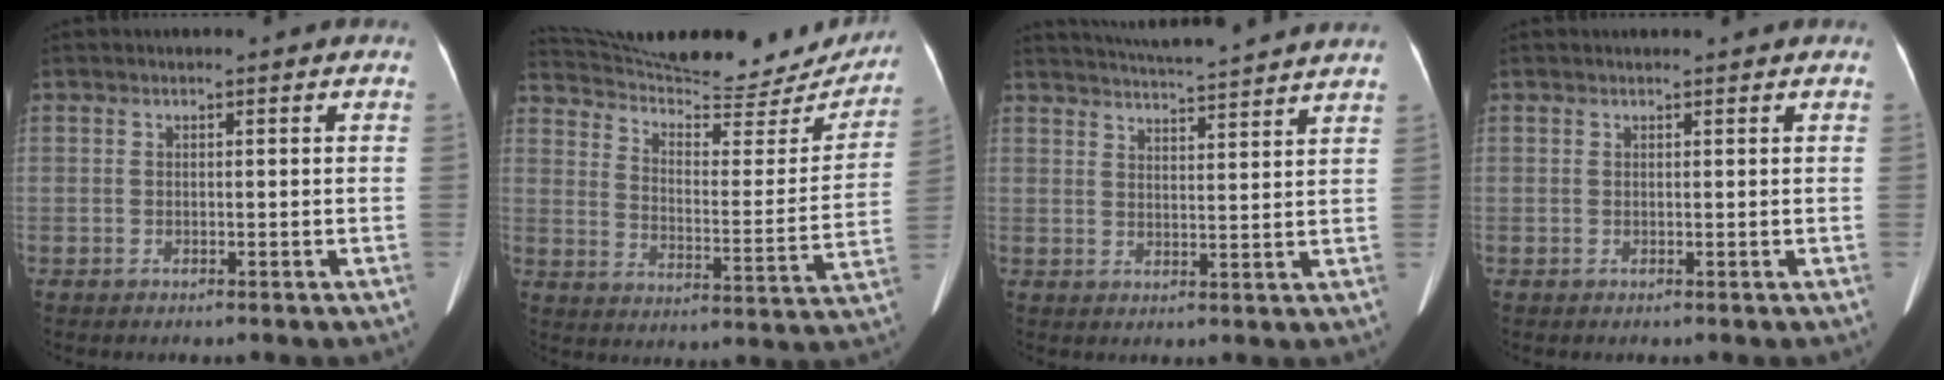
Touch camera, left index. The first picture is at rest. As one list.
[{"total": 25.7, "force": [23.9, 5.2, 7.8], "torque": [-0.127, -0.049, 0.318]}, {"total": 14.4, "force": [13.4, -0.4, 5.1], "torque": [-0.091, 0.003, 0.177]}, {"total": 1.4, "force": [1.3, 0.1, 0.4], "torque": [-0.009, 0.010, 0.020]}]